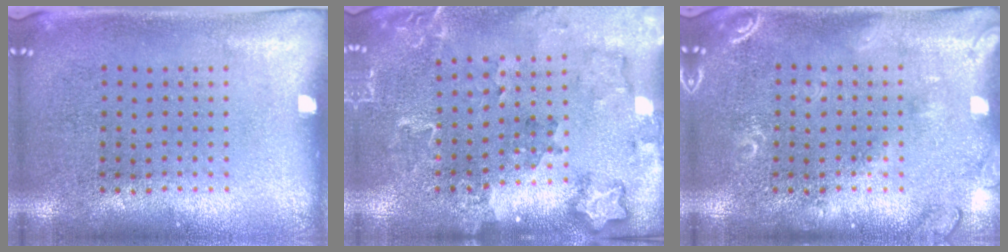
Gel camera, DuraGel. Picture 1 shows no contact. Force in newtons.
{"total": 1.8, "press": 1.8, "slide": 0.2}
{"total": 2.5, "press": 2.4, "slide": 0.5}